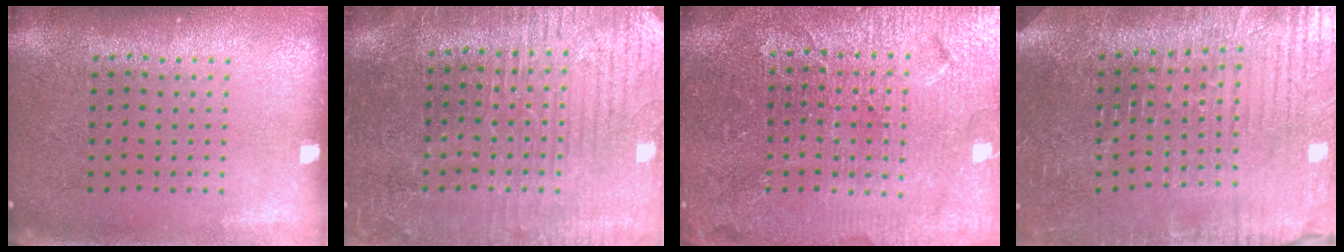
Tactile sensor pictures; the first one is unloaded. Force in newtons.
{"total": 3.7, "press": 3.5, "slide": 1.1}
{"total": 4.6, "press": 4.4, "slide": 1.5}
{"total": 4.2, "press": 4.2, "slide": 0.4}